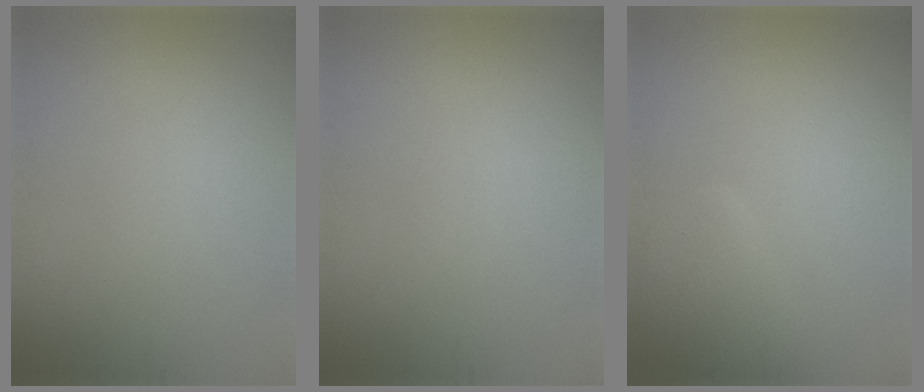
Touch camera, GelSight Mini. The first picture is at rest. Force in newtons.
{"total": 0.0}
{"total": 2.9, "press": 2.9, "slide": 0.1}